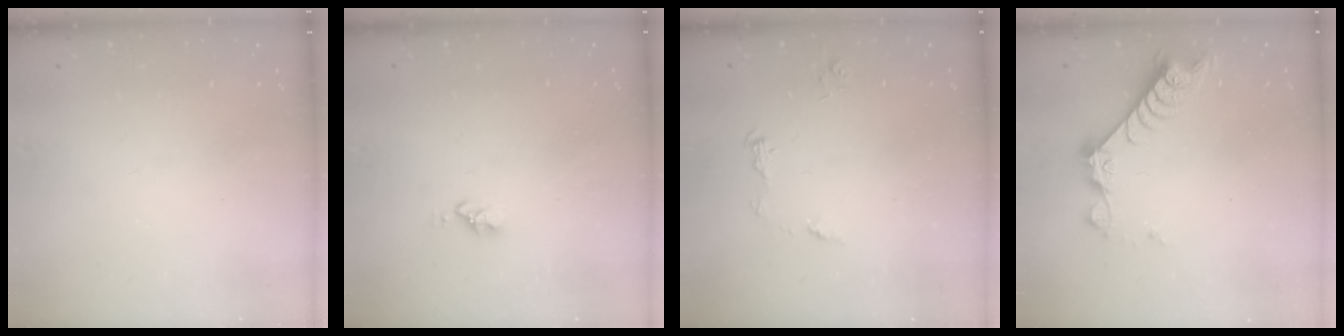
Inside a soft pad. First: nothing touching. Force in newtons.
{"total": 2.8, "press": 2.8, "slide": 0.4}
{"total": 5.7, "press": 5.7, "slide": 0.6}
{"total": 8.1, "press": 8.1, "slide": 0.7}